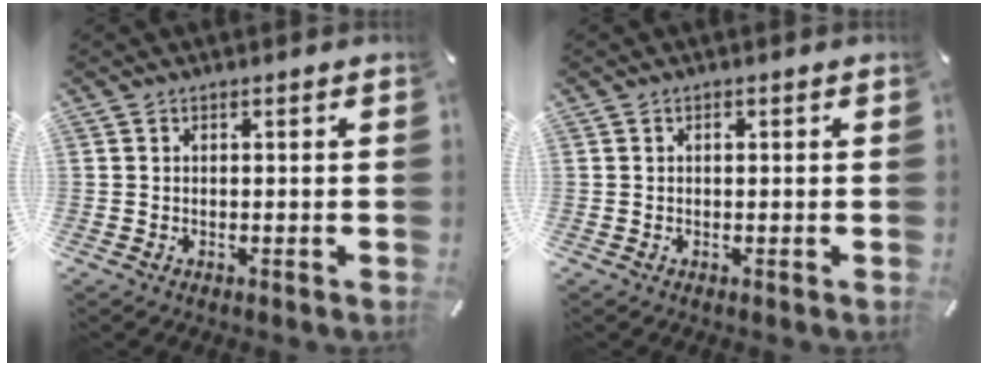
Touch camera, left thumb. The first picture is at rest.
{"total": 0.6, "force": [0.1, 0.4, 0.4], "torque": [-0.010, 0.000, 0.002]}